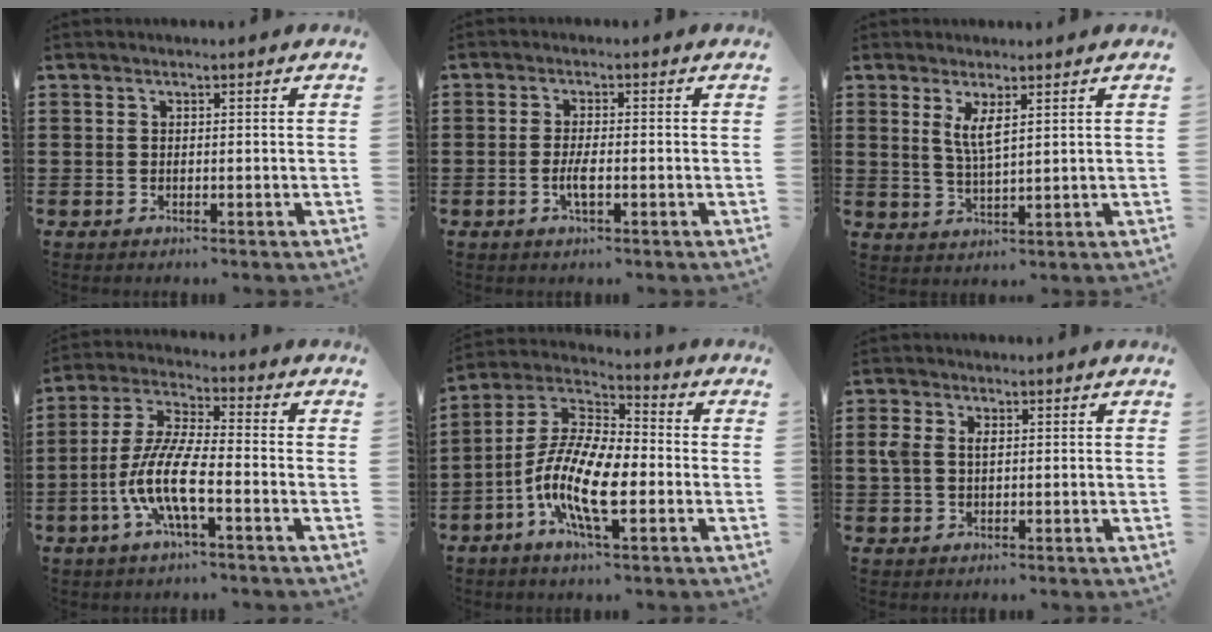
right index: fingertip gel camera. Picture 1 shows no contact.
{"total": 2.9, "force": [-0.9, 0.6, 2.7], "torque": [-0.055, -0.004, -0.018]}
{"total": 3.5, "force": [1.6, 0.6, 3.1], "torque": [-0.067, 0.000, 0.027]}
{"total": 9.2, "force": [-3.6, 1.8, 8.3], "torque": [-0.200, -0.018, -0.077]}
{"total": 12.5, "force": [-4.2, 4.4, 11.0], "torque": [-0.260, -0.017, -0.088]}
{"total": 2.6, "force": [0.5, 1.6, 1.9], "torque": [-0.049, 0.006, 0.006]}